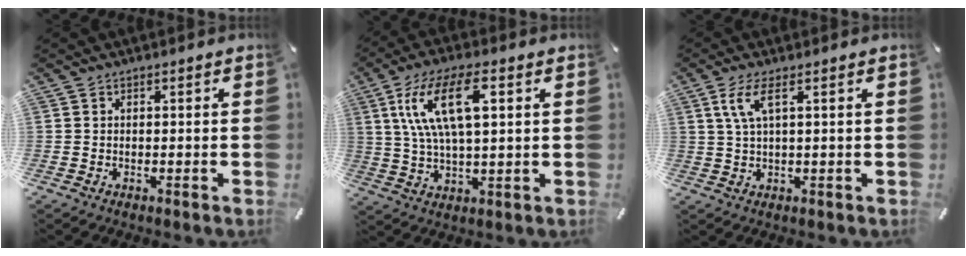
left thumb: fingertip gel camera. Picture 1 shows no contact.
{"total": 14.4, "force": [5.1, 5.3, 12.3], "torque": [-0.269, 0.003, 0.083]}
{"total": 5.8, "force": [2.2, 1.2, 5.2], "torque": [-0.107, 0.000, 0.036]}